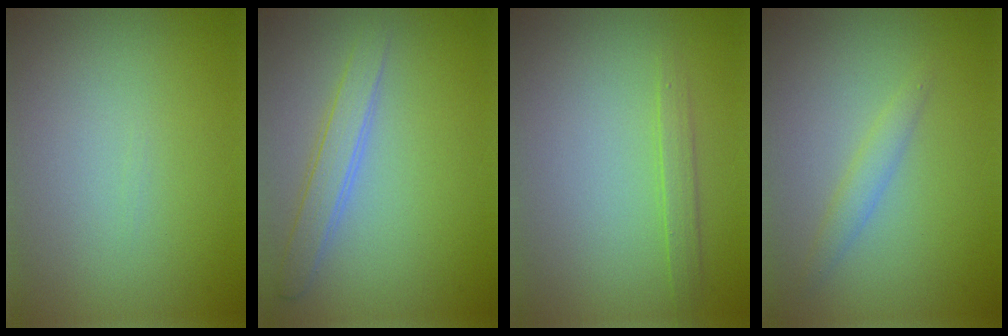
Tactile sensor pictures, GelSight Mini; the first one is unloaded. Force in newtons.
{"total": 2.3, "press": 2.3, "slide": 0.1}
{"total": 1.3, "press": 1.3, "slide": 0.2}
{"total": 1.4, "press": 1.4, "slide": 0.1}